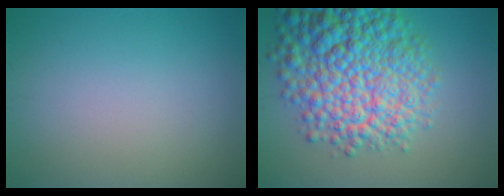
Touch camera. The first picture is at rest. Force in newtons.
{"total": 11.8, "press": 11.8, "slide": 0.4}